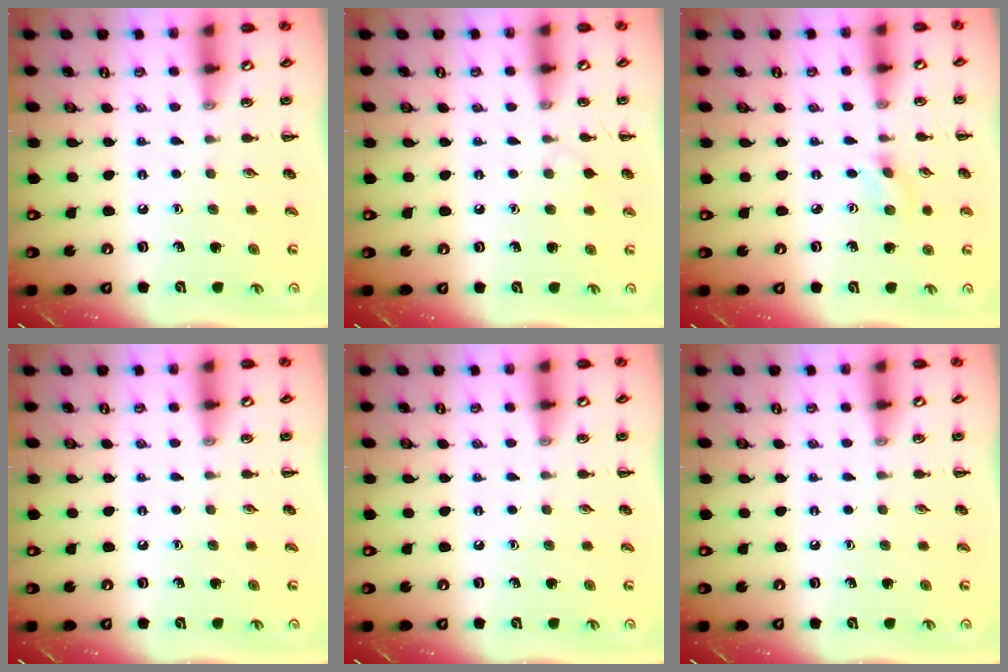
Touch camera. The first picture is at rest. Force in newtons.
{"total": 4.8, "press": 4.6, "slide": 1.4}
{"total": 1.1, "press": 1.0, "slide": 0.5}
{"total": 0.0}
{"total": 0.0}
{"total": 0.0}